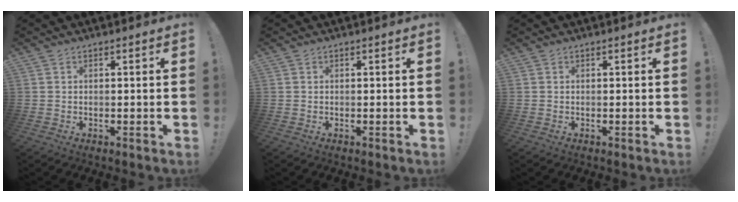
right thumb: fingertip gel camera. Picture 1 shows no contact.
{"total": 0.0}
{"total": 0.0}